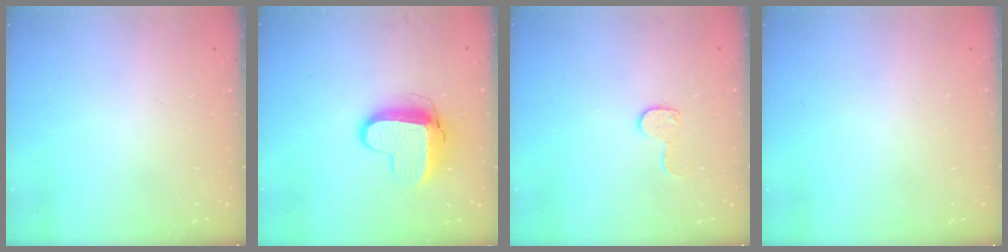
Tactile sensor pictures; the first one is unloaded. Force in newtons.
{"total": 10.3, "press": 10.3, "slide": 1.2}
{"total": 8.4, "press": 8.4, "slide": 0.5}
{"total": 0.6, "press": 0.6, "slide": 0.2}